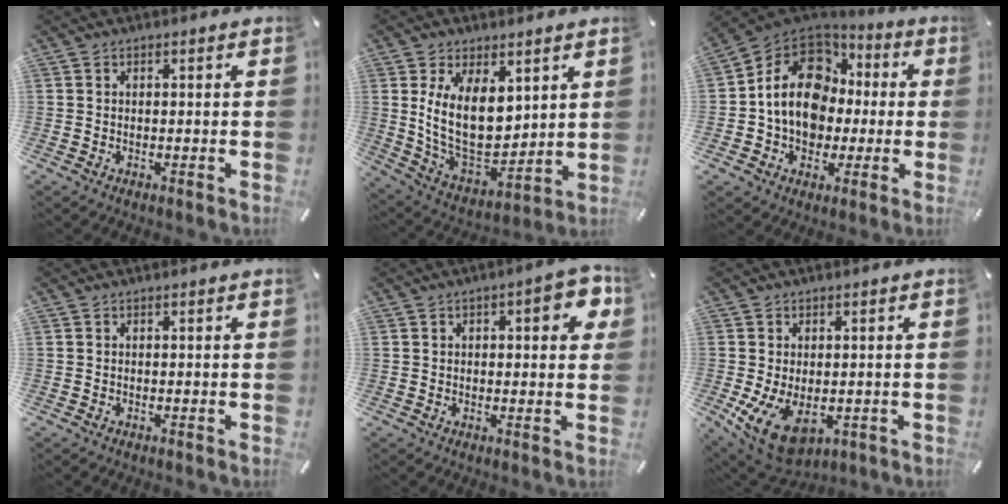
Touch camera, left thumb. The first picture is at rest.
{"total": 15.1, "force": [4.6, 9.9, 10.5], "torque": [-0.203, -0.043, 0.086]}
{"total": 15.8, "force": [0.3, 13.1, 8.8], "torque": [-0.170, 0.010, 0.008]}
{"total": 0.0}
{"total": 7.7, "force": [2.4, 3.7, 6.4], "torque": [-0.074, -0.006, 0.032]}
{"total": 9.4, "force": [-1.9, 5.9, 7.1], "torque": [-0.153, -0.007, -0.030]}